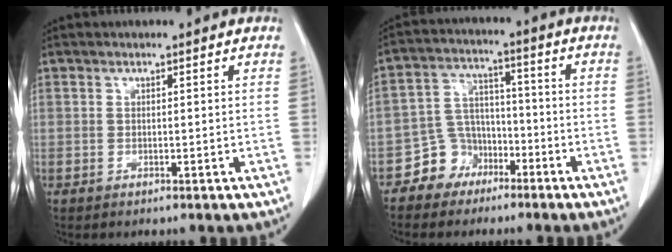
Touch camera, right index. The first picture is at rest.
{"total": 7.0, "force": [-4.4, 5.4, 1.0], "torque": [-0.022, 0.020, -0.075]}